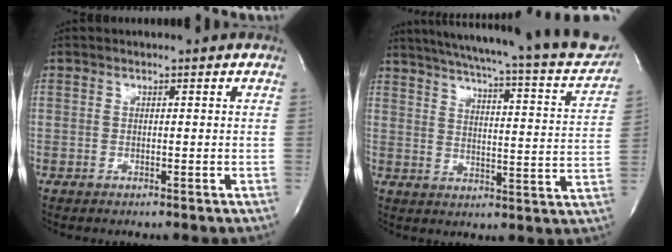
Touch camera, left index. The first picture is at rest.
{"total": 27.4, "force": [24.0, 2.9, 12.9], "torque": [-0.193, -0.058, 0.289]}